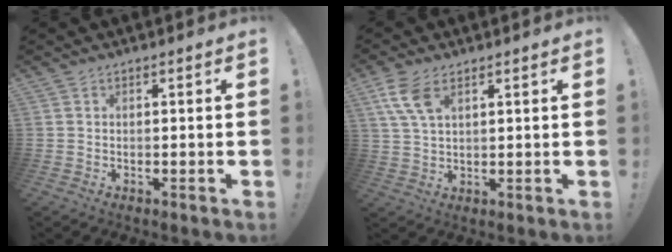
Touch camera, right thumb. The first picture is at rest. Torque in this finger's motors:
{"motor_torque": [0.83, 1.71, 0.93, 0.07, 0.07]}